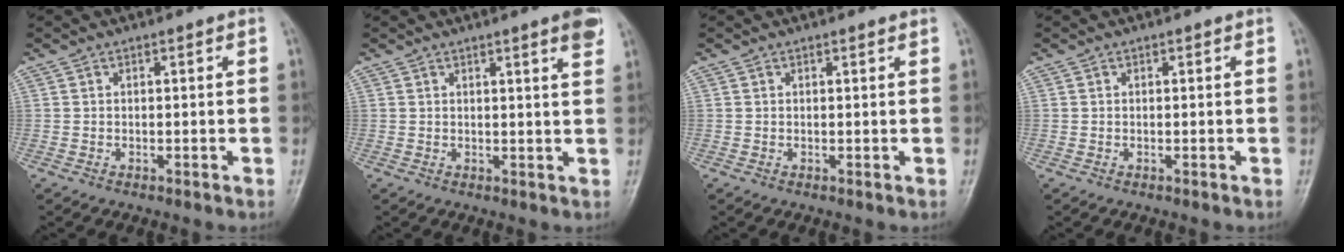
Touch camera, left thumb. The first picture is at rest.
{"total": 4.2, "force": [2.5, 0.2, 3.3], "torque": [-0.037, -0.012, 0.030]}
{"total": 0.6, "force": [0.5, -0.1, 0.4], "torque": [-0.011, -0.002, 0.008]}
{"total": 0.0}